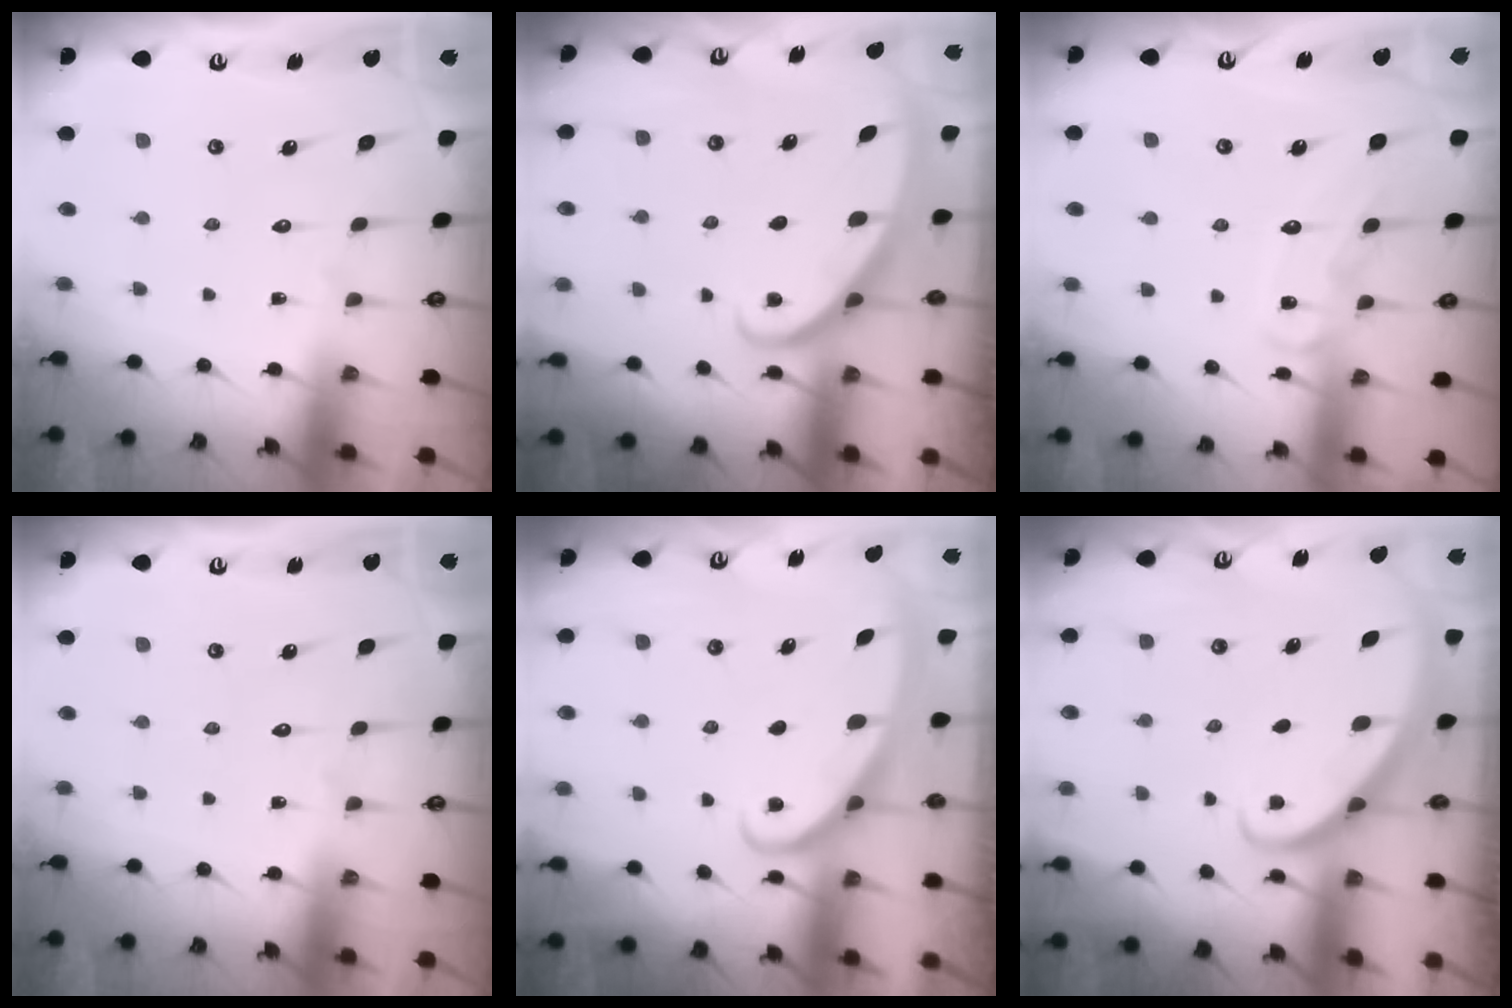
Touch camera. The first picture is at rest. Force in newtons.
{"total": 2.8, "press": 2.8, "slide": 0.1}
{"total": 9.3, "press": 9.3, "slide": 0.7}
{"total": 0.0}
{"total": 2.8, "press": 2.8, "slide": 0.4}
{"total": 2.8, "press": 2.8, "slide": 0.2}